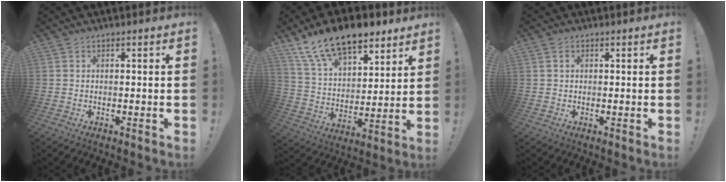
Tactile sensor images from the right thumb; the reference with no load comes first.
{"total": 17.1, "force": [12.4, 8.2, 8.5], "torque": [-0.157, -0.078, 0.229]}
{"total": 1.2, "force": [0.5, 0.9, 0.6], "torque": [-0.006, 0.002, 0.008]}